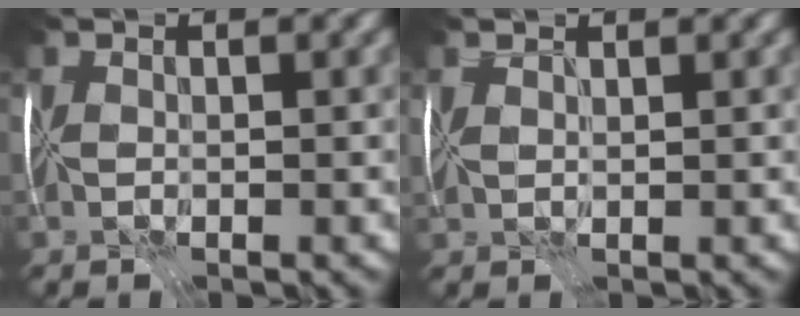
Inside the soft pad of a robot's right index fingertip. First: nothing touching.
{"total": 1.0, "force": [1.0, -0.2, -0.1], "torque": [-0.013, 0.001, 0.025]}